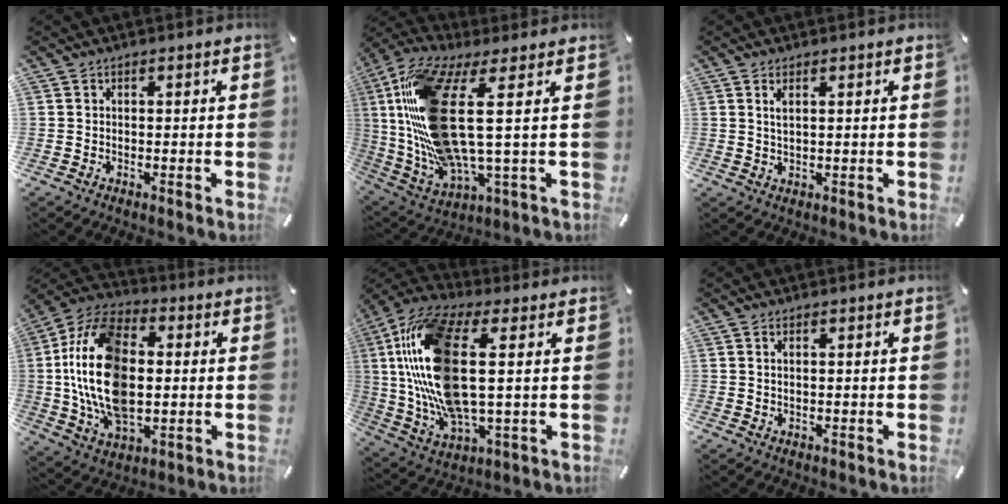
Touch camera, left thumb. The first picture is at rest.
{"total": 23.0, "force": [4.1, 7.6, 21.3], "torque": [-0.456, -0.026, 0.068]}
{"total": 2.0, "force": [0.9, 0.5, 1.7], "torque": [-0.037, 0.001, 0.015]}
{"total": 20.9, "force": [0.5, 13.4, 16.0], "torque": [-0.351, 0.002, 0.004]}
{"total": 20.4, "force": [4.0, 8.7, 18.1], "torque": [-0.405, -0.013, 0.065]}
{"total": 1.0, "force": [0.3, 0.3, 0.9], "torque": [-0.019, 0.000, 0.005]}